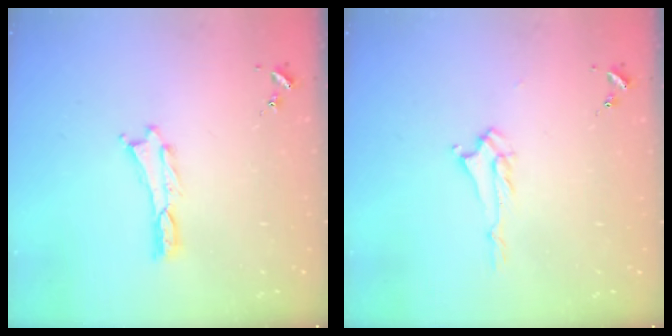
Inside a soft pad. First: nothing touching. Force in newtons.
{"total": 1.3, "press": 1.3, "slide": 0.2}